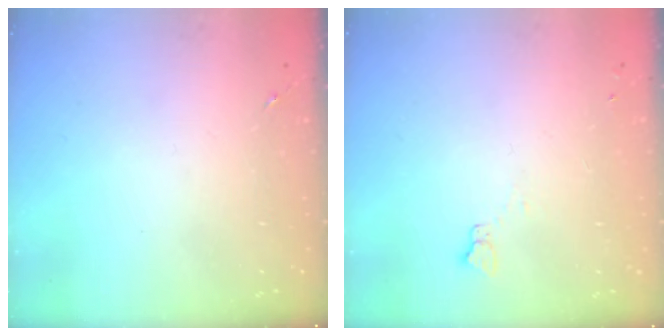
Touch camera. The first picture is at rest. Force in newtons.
{"total": 2.3, "press": 2.3, "slide": 0.2}